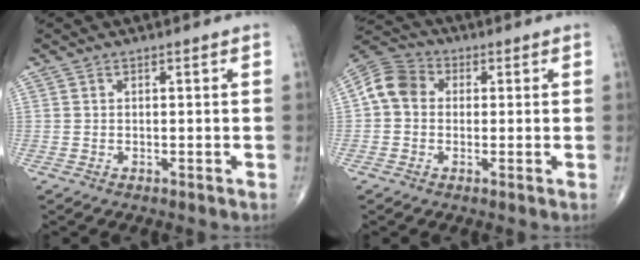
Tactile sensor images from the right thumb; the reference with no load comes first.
{"total": 7.3, "force": [0.4, 6.1, 4.0], "torque": [-0.066, 0.023, -0.006]}